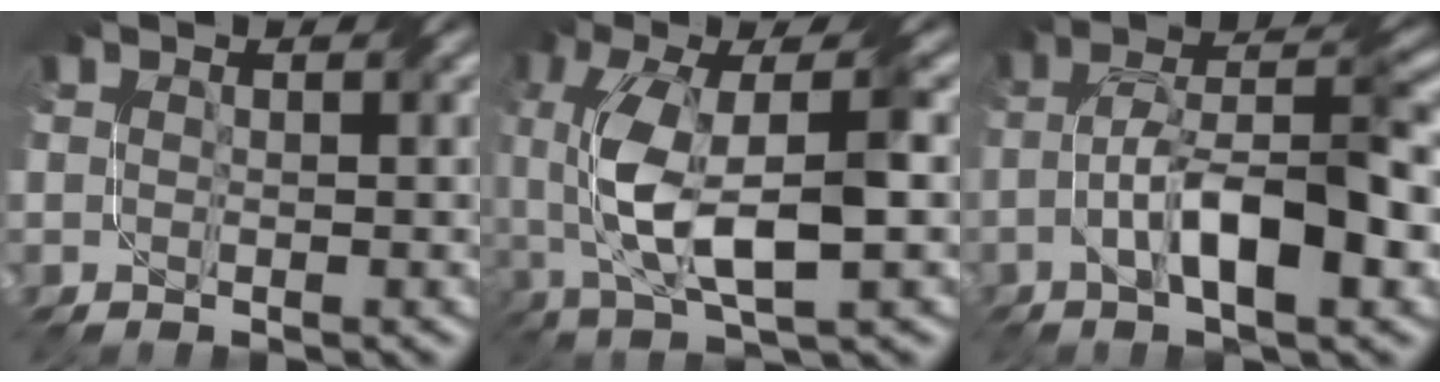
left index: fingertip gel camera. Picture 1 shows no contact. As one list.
[{"total": 9.7, "force": [-0.2, 3.4, 9.1], "torque": [-0.185, 0.003, 0.001]}, {"total": 9.3, "force": [-2.3, 2.6, 8.6], "torque": [-0.142, 0.018, -0.043]}]